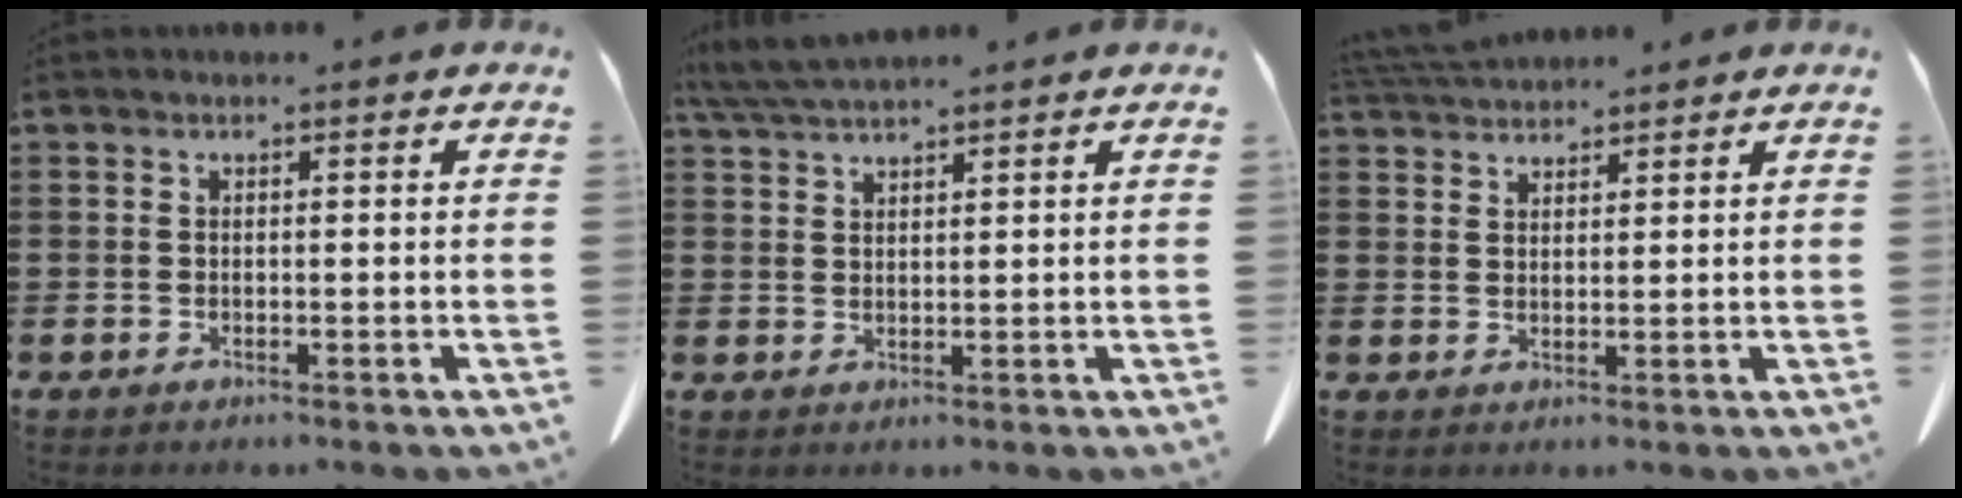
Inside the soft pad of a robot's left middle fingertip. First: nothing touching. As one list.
[{"total": 4.5, "force": [4.0, 0.4, 2.0], "torque": [-0.051, -0.007, 0.075]}, {"total": 3.6, "force": [3.6, 0.4, 0.7], "torque": [-0.024, -0.005, 0.069]}]